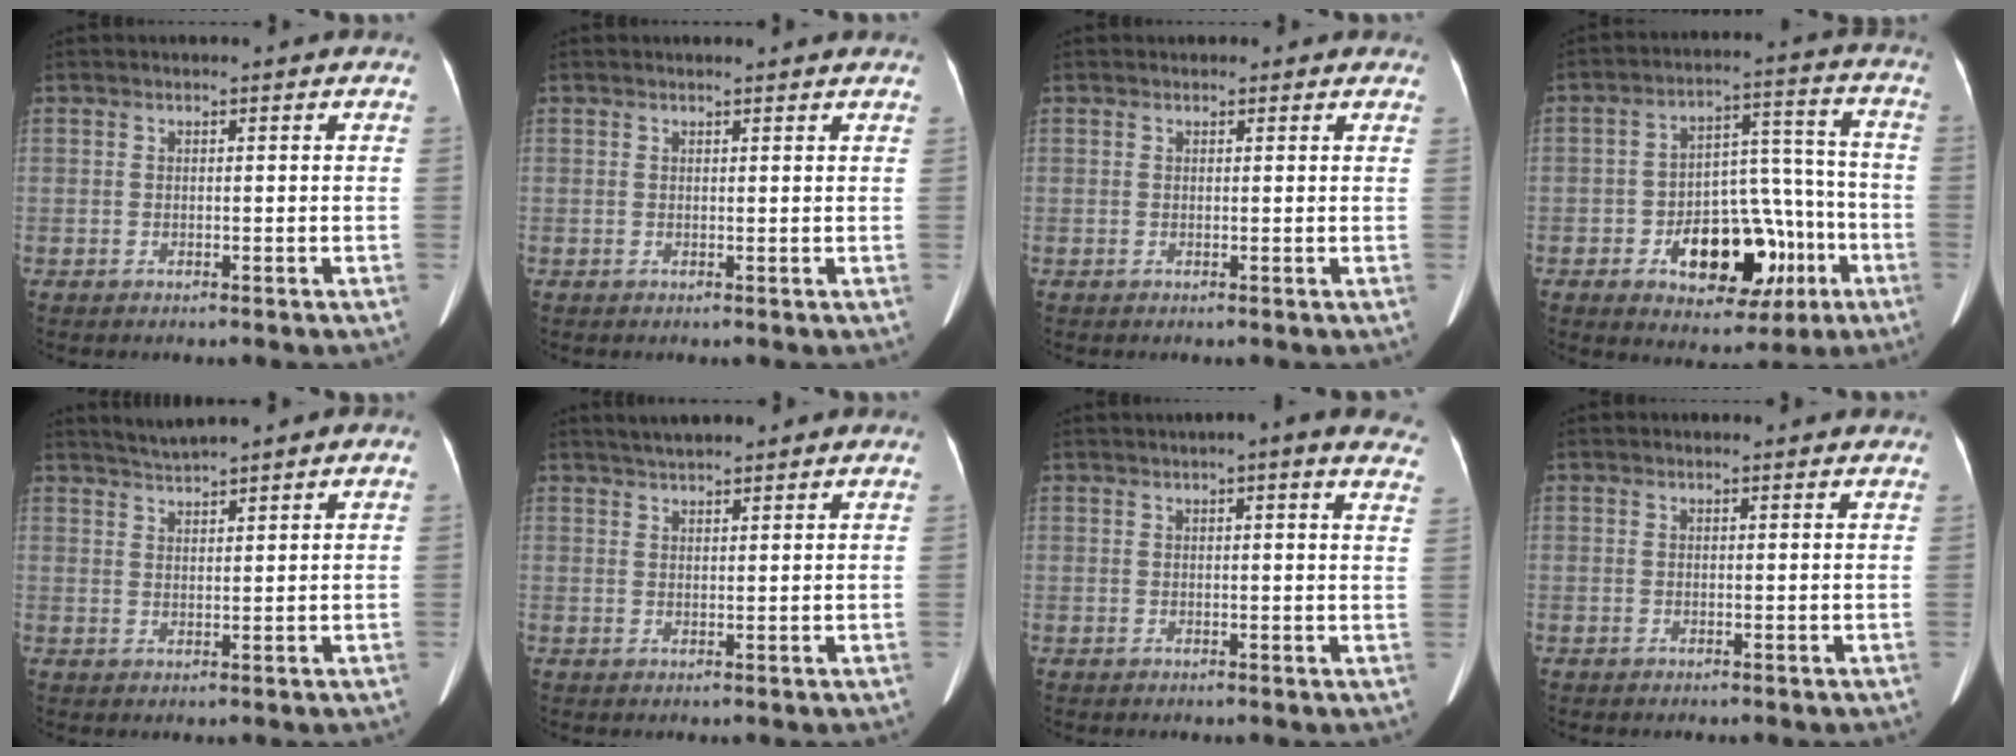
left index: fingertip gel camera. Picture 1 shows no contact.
{"total": 3.0, "force": [2.8, 0.3, 0.9], "torque": [-0.017, 0.010, 0.028]}
{"total": 1.3, "force": [1.0, 0.8, 0.2], "torque": [0.000, 0.005, 0.006]}
{"total": 14.7, "force": [-5.9, 7.9, 10.9], "torque": [-0.158, 0.029, -0.075]}
{"total": 3.3, "force": [2.9, -0.1, 1.6], "torque": [-0.036, 0.019, 0.057]}
{"total": 4.3, "force": [3.7, 0.7, 2.1], "torque": [-0.033, 0.024, 0.062]}
{"total": 9.1, "force": [6.9, 1.5, 5.7], "torque": [-0.052, 0.003, 0.060]}
{"total": 0.6, "force": [0.4, 0.4, 0.1], "torque": [-0.008, 0.003, 0.000]}